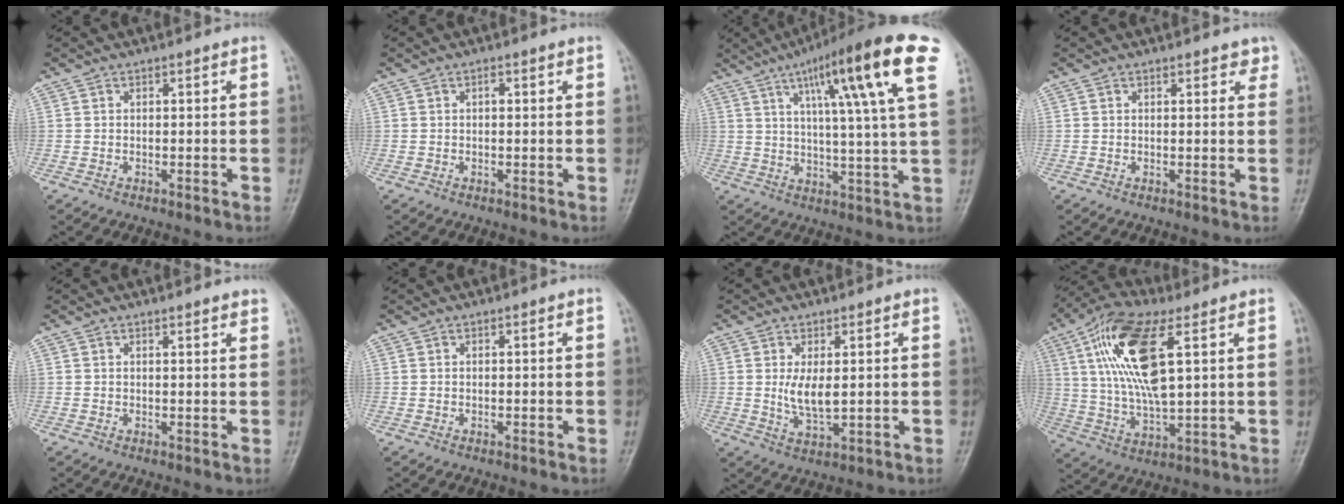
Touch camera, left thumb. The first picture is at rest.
{"total": 0.9, "force": [0.2, 0.4, 0.7], "torque": [-0.008, 0.001, 0.001]}
{"total": 19.4, "force": [8.7, 2.3, 17.2], "torque": [-0.248, -0.010, 0.124]}
{"total": 2.0, "force": [1.4, 1.0, 0.9], "torque": [0.007, -0.005, 0.010]}
{"total": 1.8, "force": [1.5, 0.4, 0.8], "torque": [-0.003, -0.004, 0.019]}
{"total": 0.0}
{"total": 5.4, "force": [0.7, 2.3, 4.8], "torque": [-0.086, -0.015, 0.019]}
{"total": 17.1, "force": [5.9, 6.4, 14.8], "torque": [-0.287, -0.007, 0.108]}